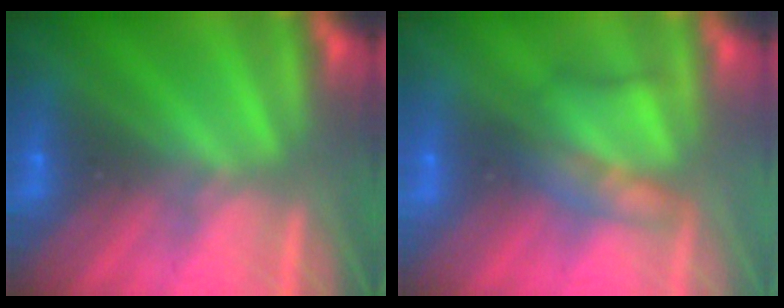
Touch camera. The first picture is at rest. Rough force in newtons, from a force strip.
{"total": 2.2}